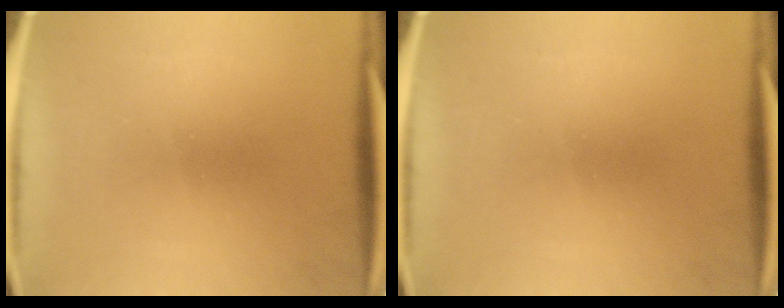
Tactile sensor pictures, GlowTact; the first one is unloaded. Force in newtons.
{"total": 0.0}